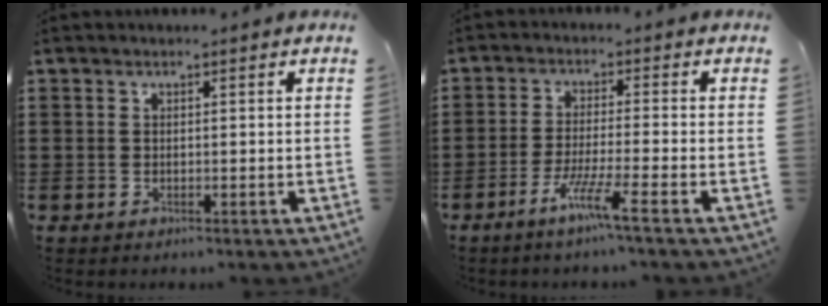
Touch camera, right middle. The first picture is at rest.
{"total": 5.8, "force": [-3.8, -0.5, 4.3], "torque": [-0.084, -0.014, -0.071]}